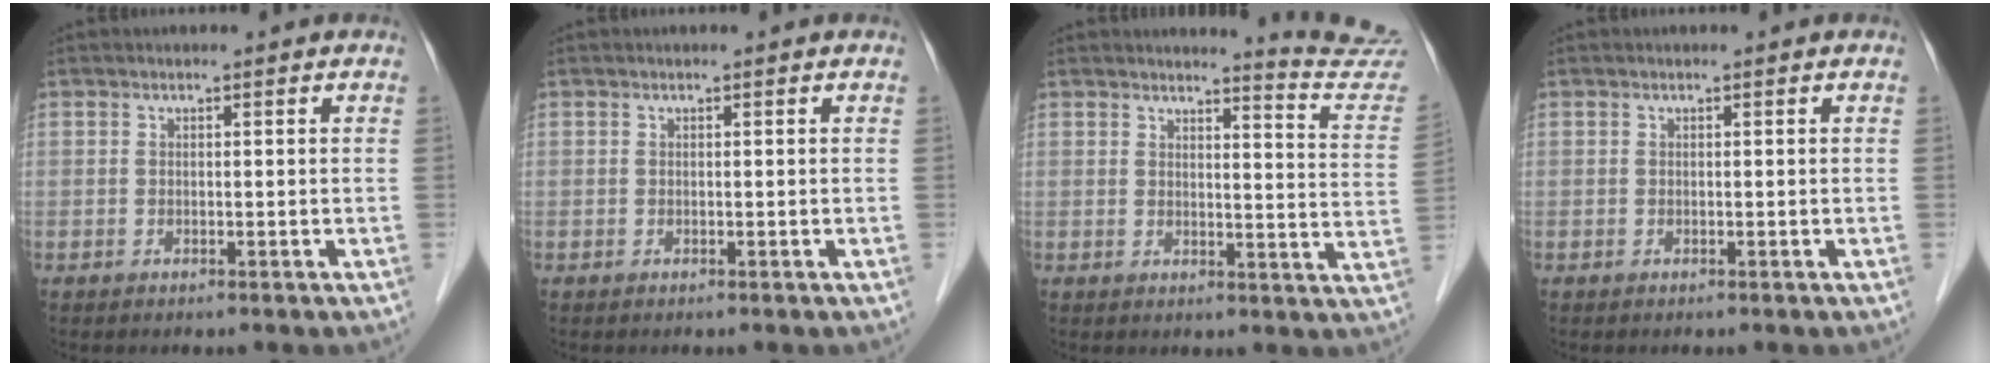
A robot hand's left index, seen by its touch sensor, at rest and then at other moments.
{"total": 0.0}
{"total": 10.3, "force": [10.2, -1.6, -0.2], "torque": [-0.006, -0.110, 0.097]}
{"total": 0.0}